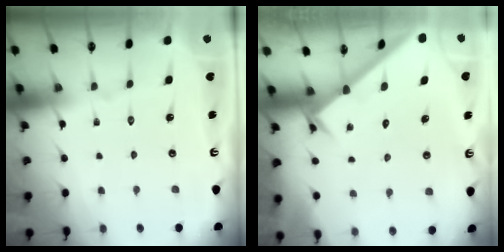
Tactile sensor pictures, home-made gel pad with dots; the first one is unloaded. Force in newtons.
{"total": 2.2, "press": 2.2, "slide": 0.2}